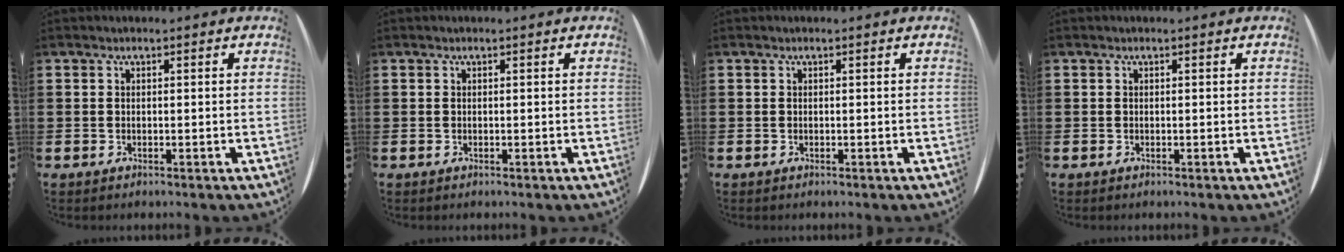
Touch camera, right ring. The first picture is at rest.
{"total": 0.0}
{"total": 0.0}
{"total": 0.0}